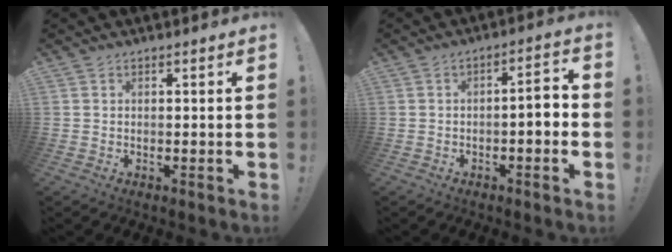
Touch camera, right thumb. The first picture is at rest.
{"total": 5.0, "force": [-1.9, 0.6, 4.5], "torque": [-0.076, 0.009, -0.035]}